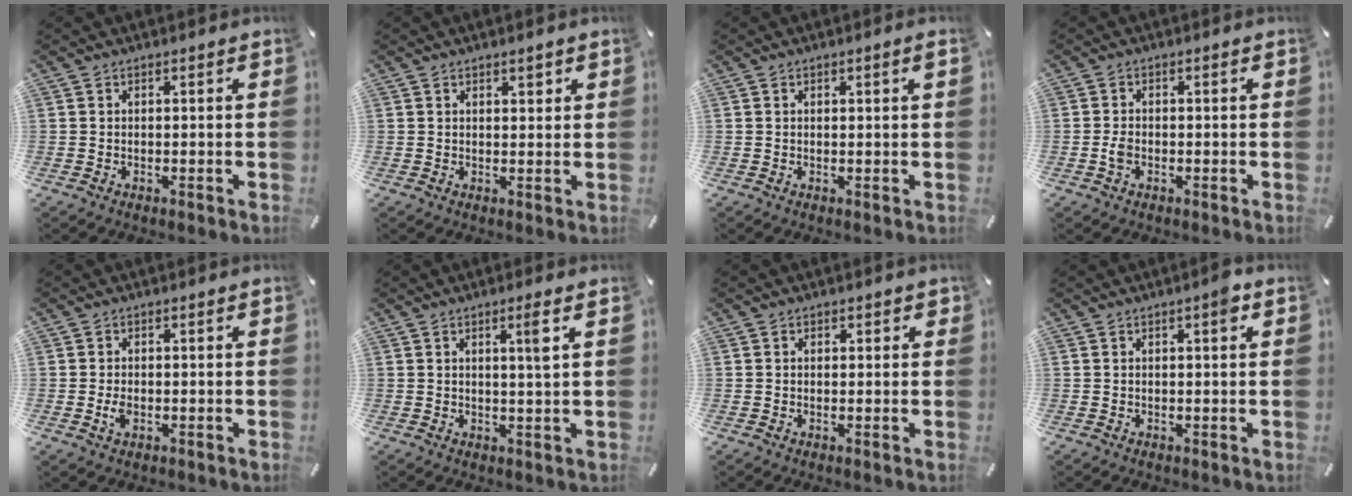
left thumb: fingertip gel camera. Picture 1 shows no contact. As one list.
[{"total": 1.7, "force": [1.1, 1.0, 1.0], "torque": [-0.011, -0.001, 0.016]}, {"total": 1.1, "force": [0.4, 0.1, 1.0], "torque": [-0.019, 0.000, 0.006]}, {"total": 2.0, "force": [-0.7, 1.2, 1.4], "torque": [-0.033, 0.001, -0.015]}, {"total": 2.1, "force": [-0.5, 1.3, 1.6], "torque": [-0.043, -0.005, -0.012]}, {"total": 4.1, "force": [1.5, -0.1, 3.8], "torque": [-0.067, -0.006, 0.020]}, {"total": 1.0, "force": [0.2, 0.8, 0.6], "torque": [-0.002, 0.003, 0.000]}, {"total": 2.7, "force": [0.9, 0.7, 2.5], "torque": [-0.027, -0.002, 0.008]}]